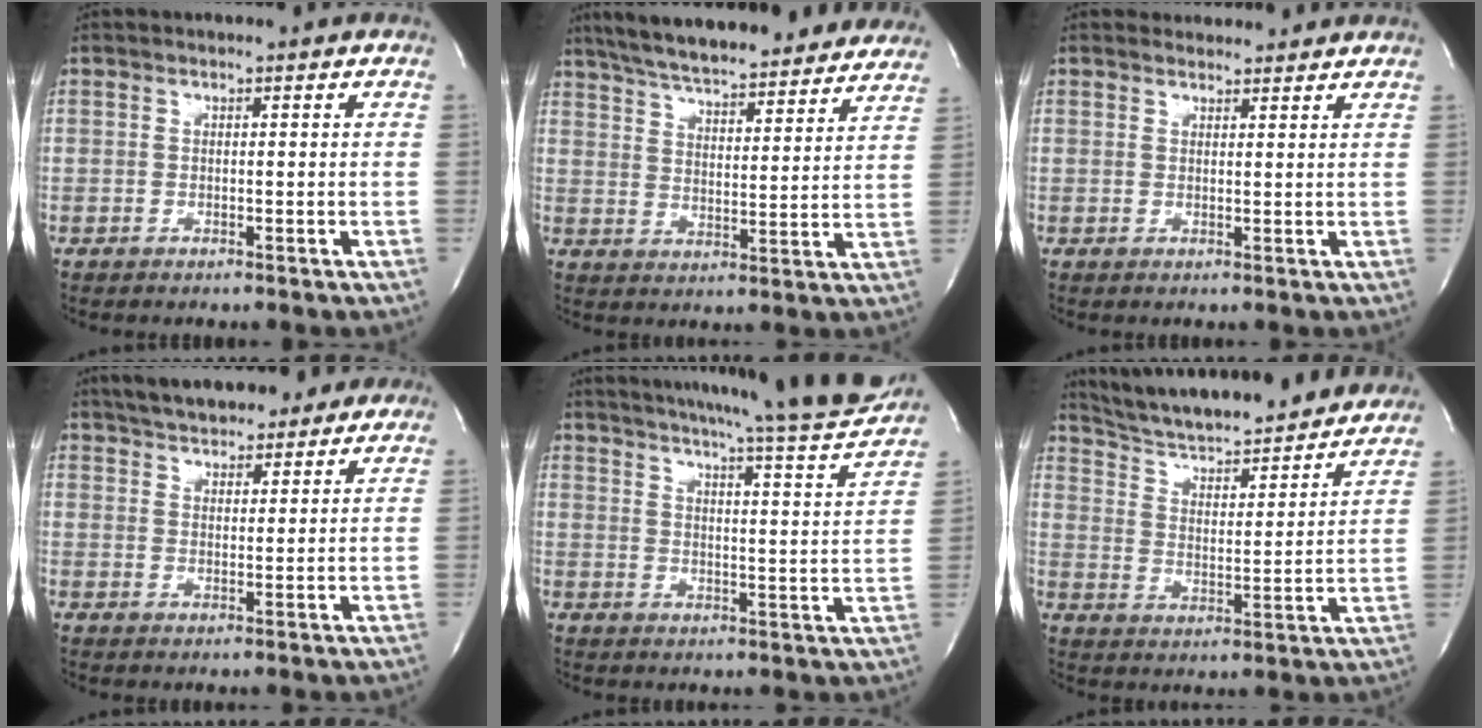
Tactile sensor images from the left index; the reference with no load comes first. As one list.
[{"total": 26.5, "force": [23.6, 4.9, 11.0], "torque": [-0.182, -0.003, 0.309]}, {"total": 3.6, "force": [3.5, 0.9, 0.0], "torque": [-0.007, 0.015, 0.044]}, {"total": 13.6, "force": [11.3, 5.0, 5.7], "torque": [-0.083, 0.031, 0.159]}, {"total": 22.6, "force": [20.8, 0.0, 9.0], "torque": [-0.142, -0.060, 0.261]}, {"total": 22.8, "force": [21.0, 3.6, 8.0], "torque": [-0.125, -0.009, 0.296]}]